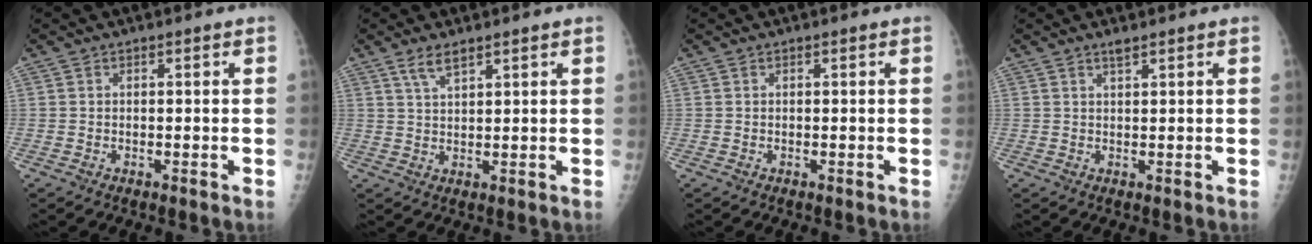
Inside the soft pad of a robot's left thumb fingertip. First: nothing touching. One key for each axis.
{"total": 3.4, "fx": 2.4, "fy": 1.0, "fz": 2.2, "tx": -0.040, "ty": -0.007, "tz": 0.050}
{"total": 0.0}
{"total": 1.4, "fx": 1.1, "fy": 0.2, "fz": 0.8, "tx": -0.014, "ty": -0.006, "tz": 0.021}